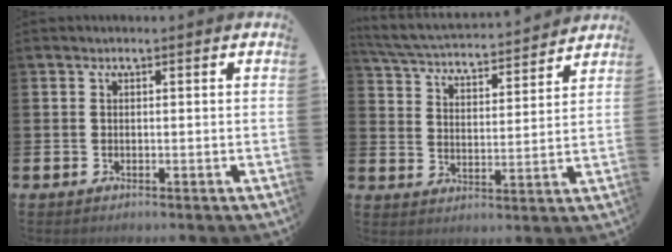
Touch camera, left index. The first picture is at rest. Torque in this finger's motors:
{"motor_torque": [0.18, -1.08, 0.46, 0.18]}